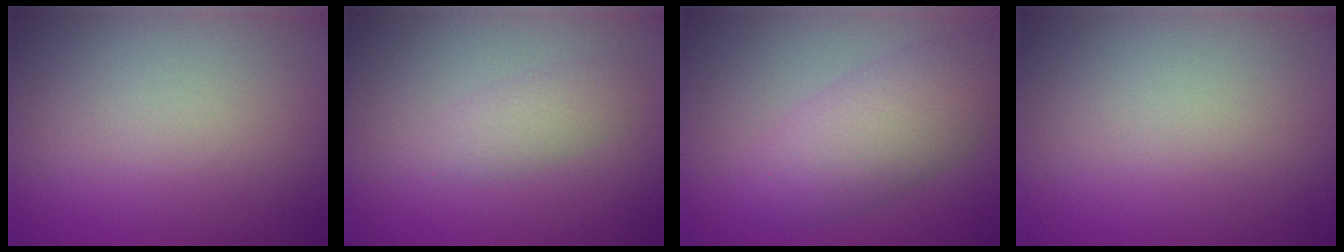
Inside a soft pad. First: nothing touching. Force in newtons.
{"total": 1.8, "press": 1.8, "slide": 0.0}
{"total": 5.3, "press": 5.3, "slide": 0.2}
{"total": 0.0}